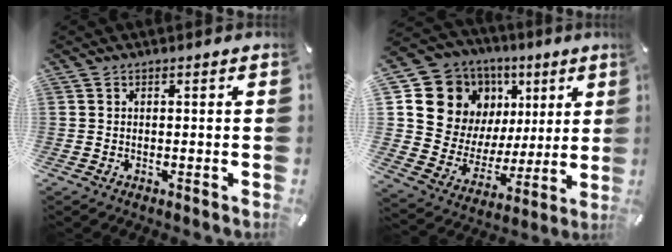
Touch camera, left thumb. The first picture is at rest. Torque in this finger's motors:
{"motor_torque": [2.43, 2.57, 1.40, -1.37, 0.08]}